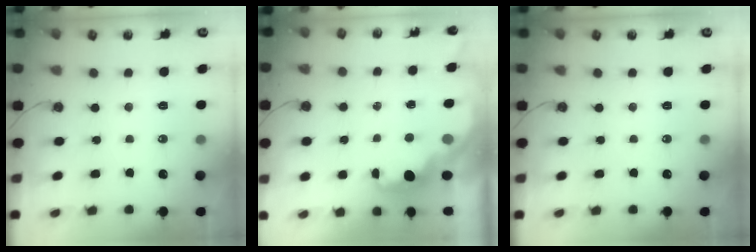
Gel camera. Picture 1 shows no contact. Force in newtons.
{"total": 2.2, "press": 2.0, "slide": 0.8}
{"total": 0.0}